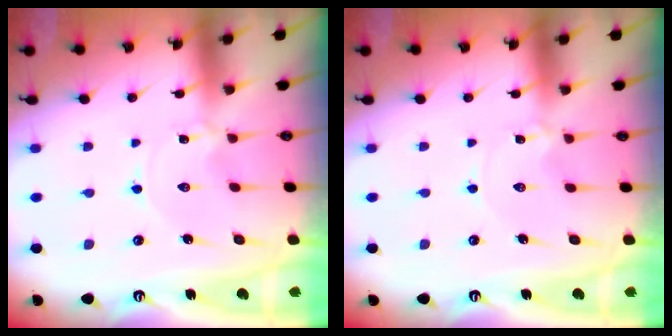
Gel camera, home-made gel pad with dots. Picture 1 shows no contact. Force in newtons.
{"total": 1.5, "press": 1.5, "slide": 0.2}